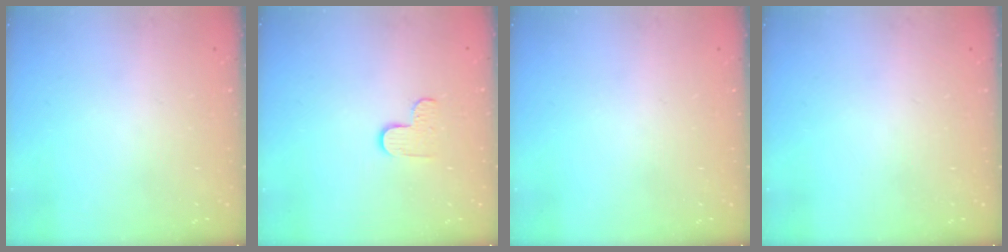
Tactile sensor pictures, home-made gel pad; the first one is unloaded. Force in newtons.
{"total": 3.7, "press": 3.7, "slide": 0.3}
{"total": 0.0}
{"total": 0.0}